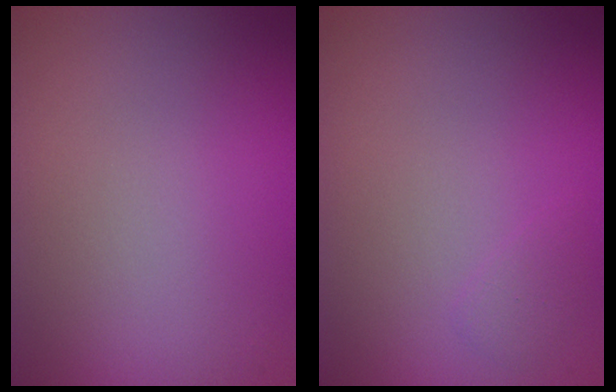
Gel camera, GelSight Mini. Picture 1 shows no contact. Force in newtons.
{"total": 0.7, "press": 0.7, "slide": 0.0}